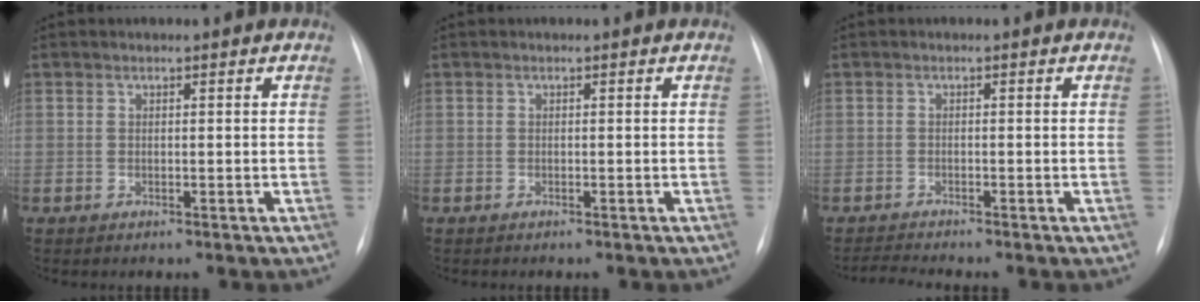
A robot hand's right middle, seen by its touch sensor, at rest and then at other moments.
{"total": 0.0}
{"total": 2.1, "force": [-1.8, -1.0, 0.1], "torque": [-0.016, -0.017, -0.035]}